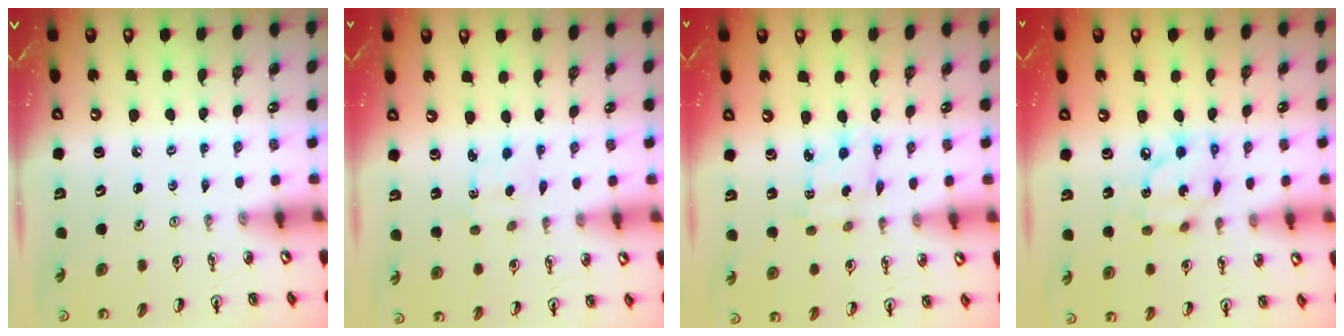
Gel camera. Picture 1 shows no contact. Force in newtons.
{"total": 1.4, "press": 1.3, "slide": 0.4}
{"total": 2.3, "press": 2.3, "slide": 0.3}
{"total": 11.8, "press": 11.7, "slide": 1.2}